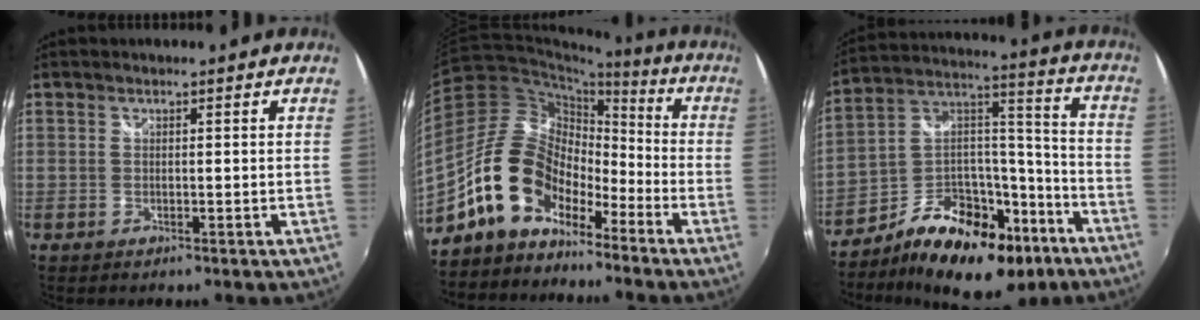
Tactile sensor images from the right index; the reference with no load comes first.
{"total": 13.7, "force": [-9.4, 7.6, 6.5], "torque": [-0.117, 0.022, -0.179]}
{"total": 21.8, "force": [-12.2, 12.0, 13.5], "torque": [-0.233, 0.043, -0.186]}